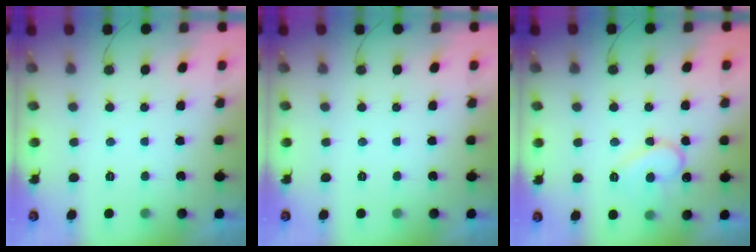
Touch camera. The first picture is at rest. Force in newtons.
{"total": 0.0}
{"total": 10.7, "press": 10.6, "slide": 1.0}